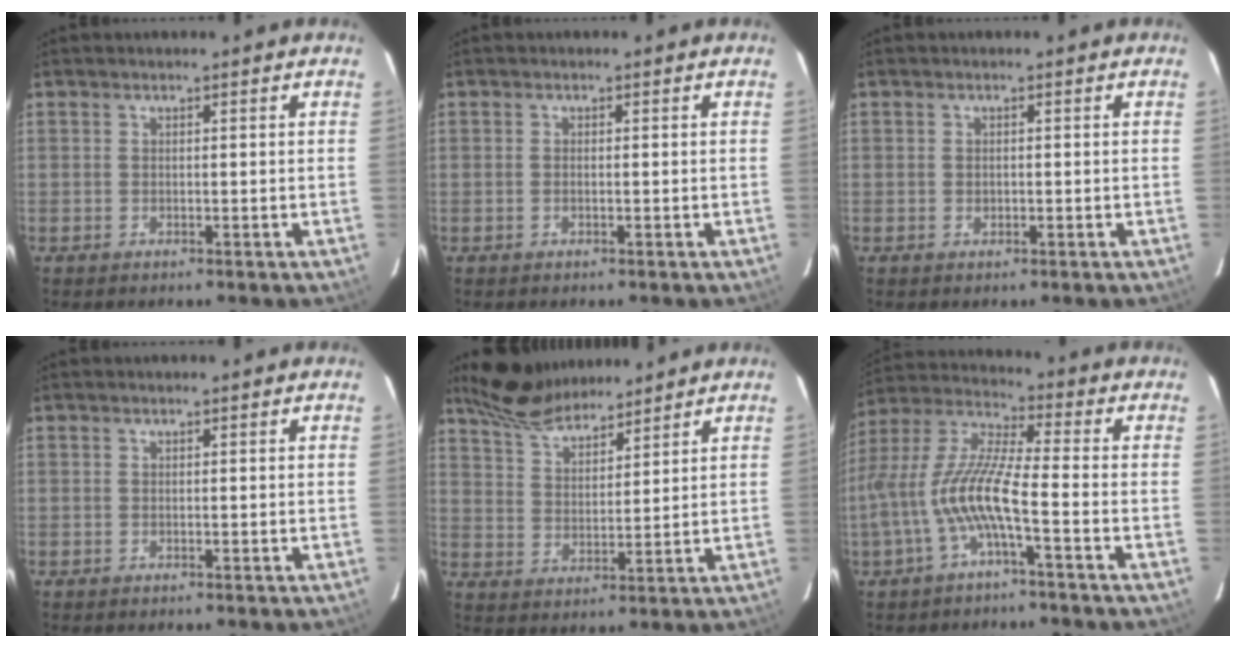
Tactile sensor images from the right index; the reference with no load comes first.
{"total": 0.6, "force": [-0.2, 0.3, 0.5], "torque": [-0.010, 0.002, -0.003]}
{"total": 0.9, "force": [-0.2, 0.7, 0.5], "torque": [-0.006, 0.003, -0.002]}
{"total": 0.0}
{"total": 9.6, "force": [8.7, 2.4, 3.3], "torque": [-0.076, 0.020, 0.162]}
{"total": 11.7, "force": [-4.1, 1.3, 10.9], "torque": [-0.231, 0.005, -0.079]}